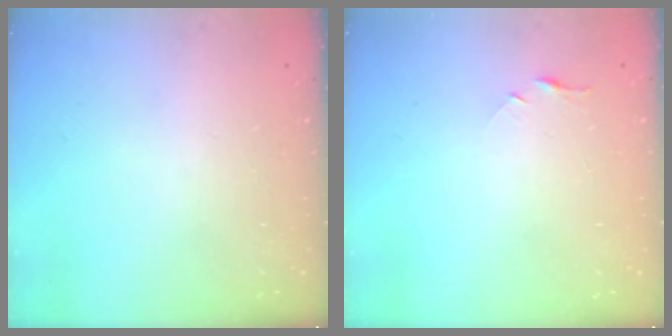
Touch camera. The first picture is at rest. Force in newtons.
{"total": 2.8, "press": 2.7, "slide": 0.4}